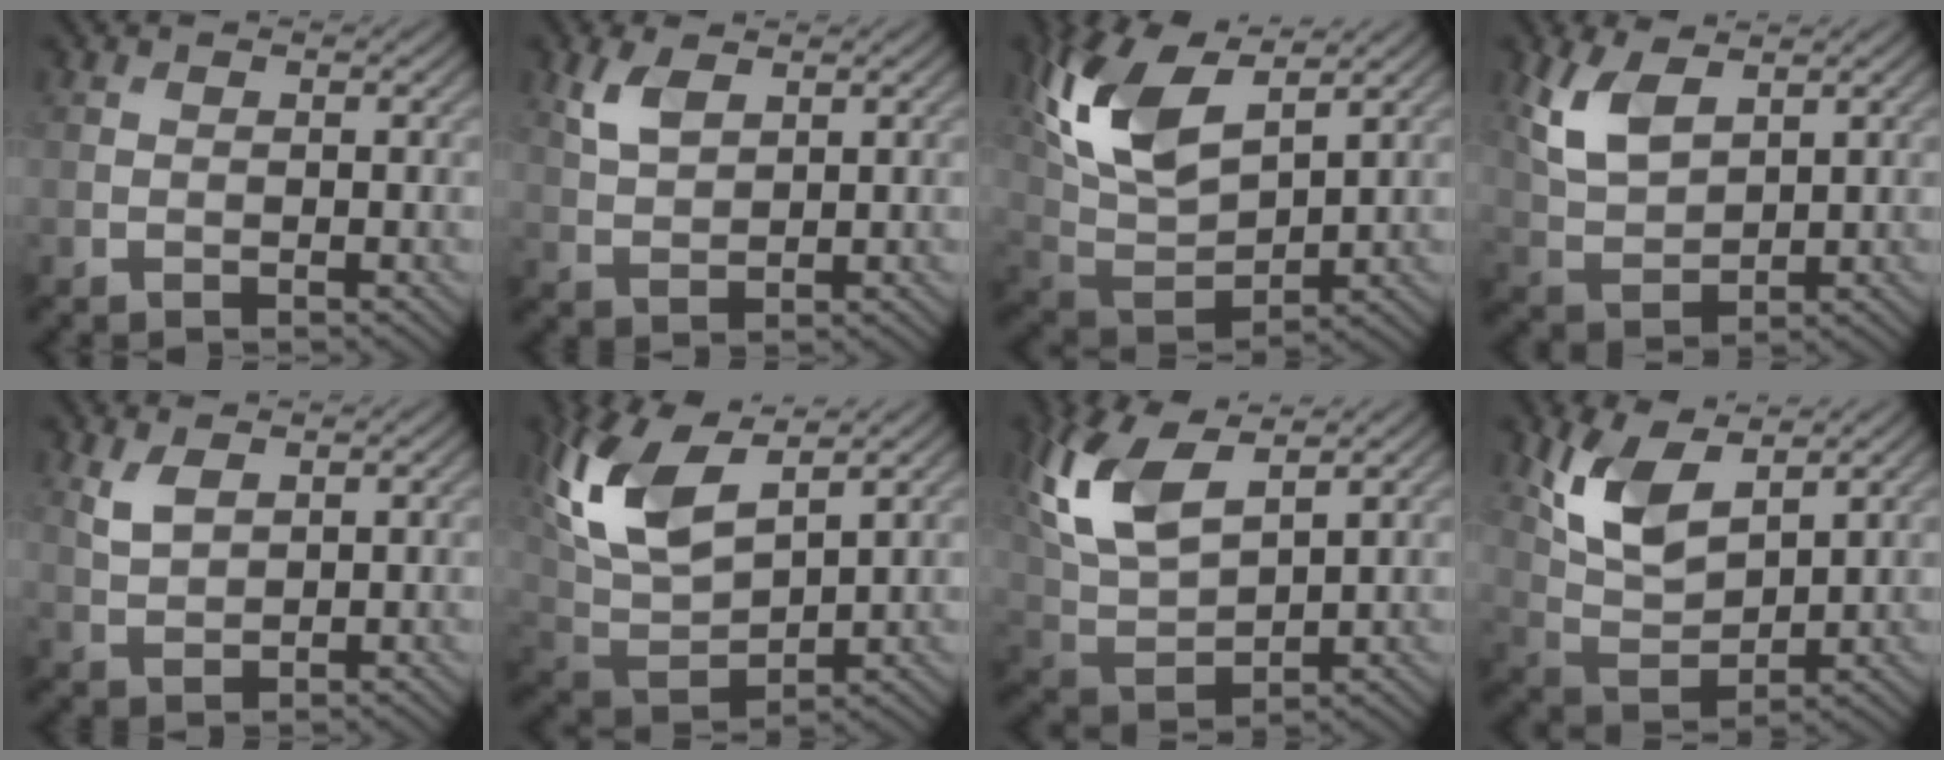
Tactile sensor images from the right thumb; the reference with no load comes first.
{"total": 4.0, "force": [2.2, 1.9, 2.7], "torque": [-0.068, 0.001, 0.047]}
{"total": 14.0, "force": [6.6, 6.5, 10.5], "torque": [-0.254, 0.013, 0.127]}
{"total": 6.9, "force": [3.3, 3.5, 4.9], "torque": [-0.121, 0.000, 0.069]}
{"total": 3.0, "force": [1.7, 1.4, 2.0], "torque": [-0.056, -0.002, 0.039]}
{"total": 13.8, "force": [6.3, 6.4, 10.5], "torque": [-0.258, 0.013, 0.121]}
{"total": 12.2, "force": [5.8, 5.6, 9.1], "torque": [-0.232, 0.013, 0.114]}
{"total": 8.8, "force": [4.7, 4.2, 6.2], "torque": [-0.143, -0.004, 0.097]}